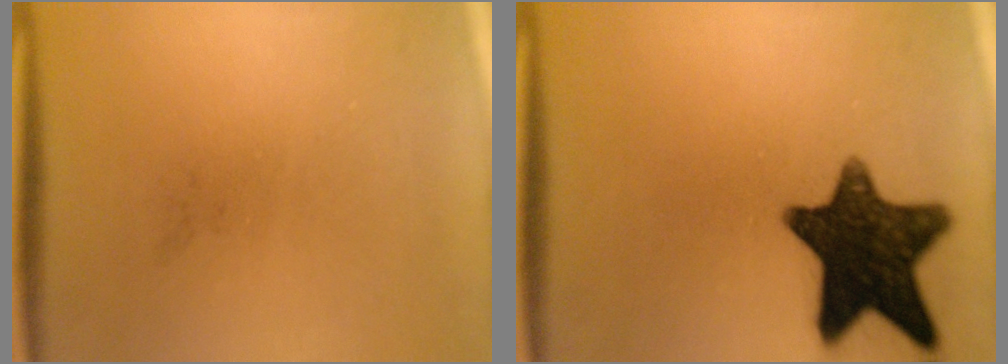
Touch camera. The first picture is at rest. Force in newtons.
{"total": 14.6}